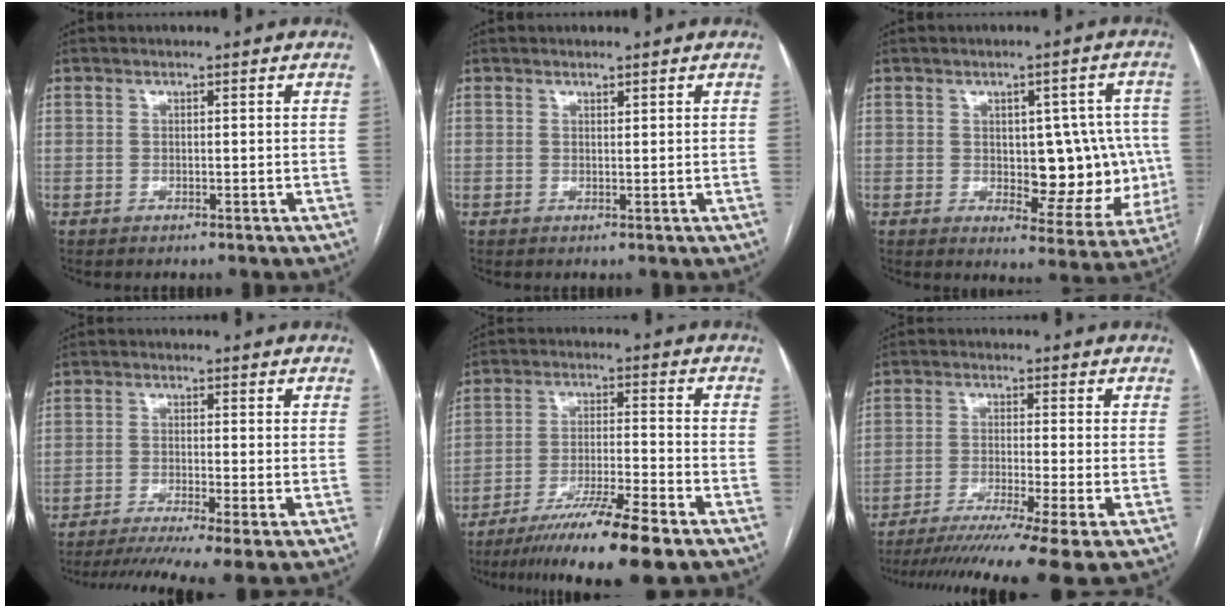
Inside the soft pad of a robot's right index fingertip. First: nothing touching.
{"total": 0.5, "force": [0.5, 0.1, 0.2], "torque": [-0.007, -0.003, 0.009]}
{"total": 11.6, "force": [-0.4, 5.7, 10.1], "torque": [-0.104, 0.016, 0.009]}
{"total": 10.3, "force": [-7.7, -0.3, 6.9], "torque": [-0.103, -0.015, -0.120]}
{"total": 12.7, "force": [-9.5, -0.9, 8.4], "torque": [-0.143, -0.033, -0.159]}
{"total": 14.3, "force": [-11.1, -1.7, 8.9], "torque": [-0.128, -0.036, -0.174]}